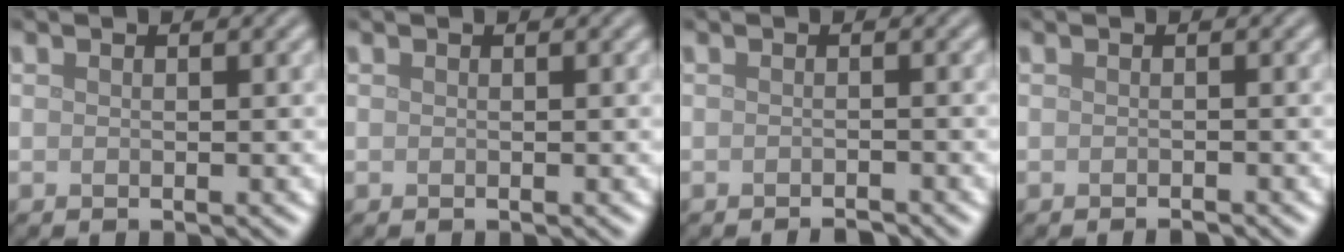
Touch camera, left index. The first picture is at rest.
{"total": 0.0}
{"total": 1.0, "force": [-0.9, 0.1, 0.4], "torque": [-0.004, 0.000, -0.018]}
{"total": 0.7, "force": [-0.6, 0.1, 0.3], "torque": [-0.003, 0.000, -0.011]}